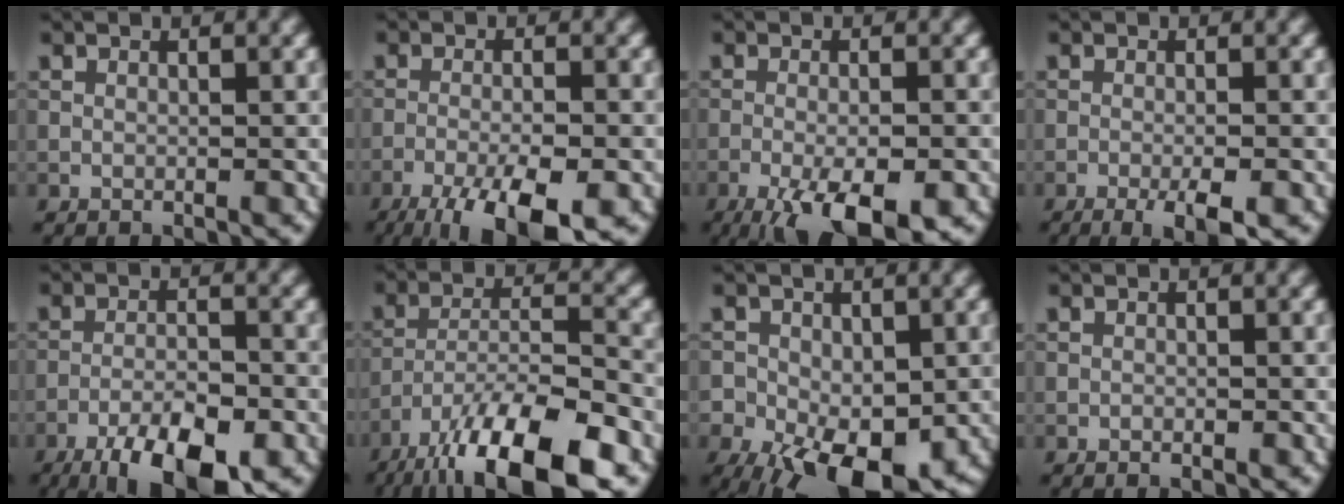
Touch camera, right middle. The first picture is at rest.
{"total": 9.6, "force": [-6.3, 2.5, 6.7], "torque": [-0.119, -0.030, -0.101]}
{"total": 8.0, "force": [-4.5, 2.3, 6.2], "torque": [-0.107, -0.015, -0.074]}
{"total": 3.6, "force": [-1.9, 0.6, 3.0], "torque": [-0.049, -0.001, -0.031]}
{"total": 9.0, "force": [-6.0, 2.6, 6.1], "torque": [-0.105, -0.017, -0.102]}
{"total": 14.0, "force": [-9.7, 4.0, 9.2], "torque": [-0.178, -0.011, -0.171]}
{"total": 11.8, "force": [-5.1, 7.1, 7.8], "torque": [-0.133, -0.041, -0.066]}
{"total": 0.5, "force": [-0.2, 0.3, 0.4], "torque": [-0.005, 0.000, -0.003]}